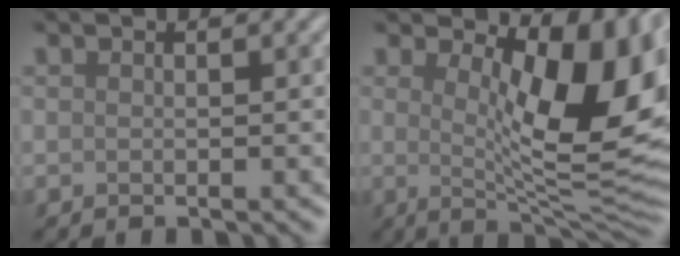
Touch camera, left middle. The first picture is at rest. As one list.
[{"total": 12.0, "force": [2.9, 4.2, 10.8], "torque": [-0.147, -0.008, 0.048]}]